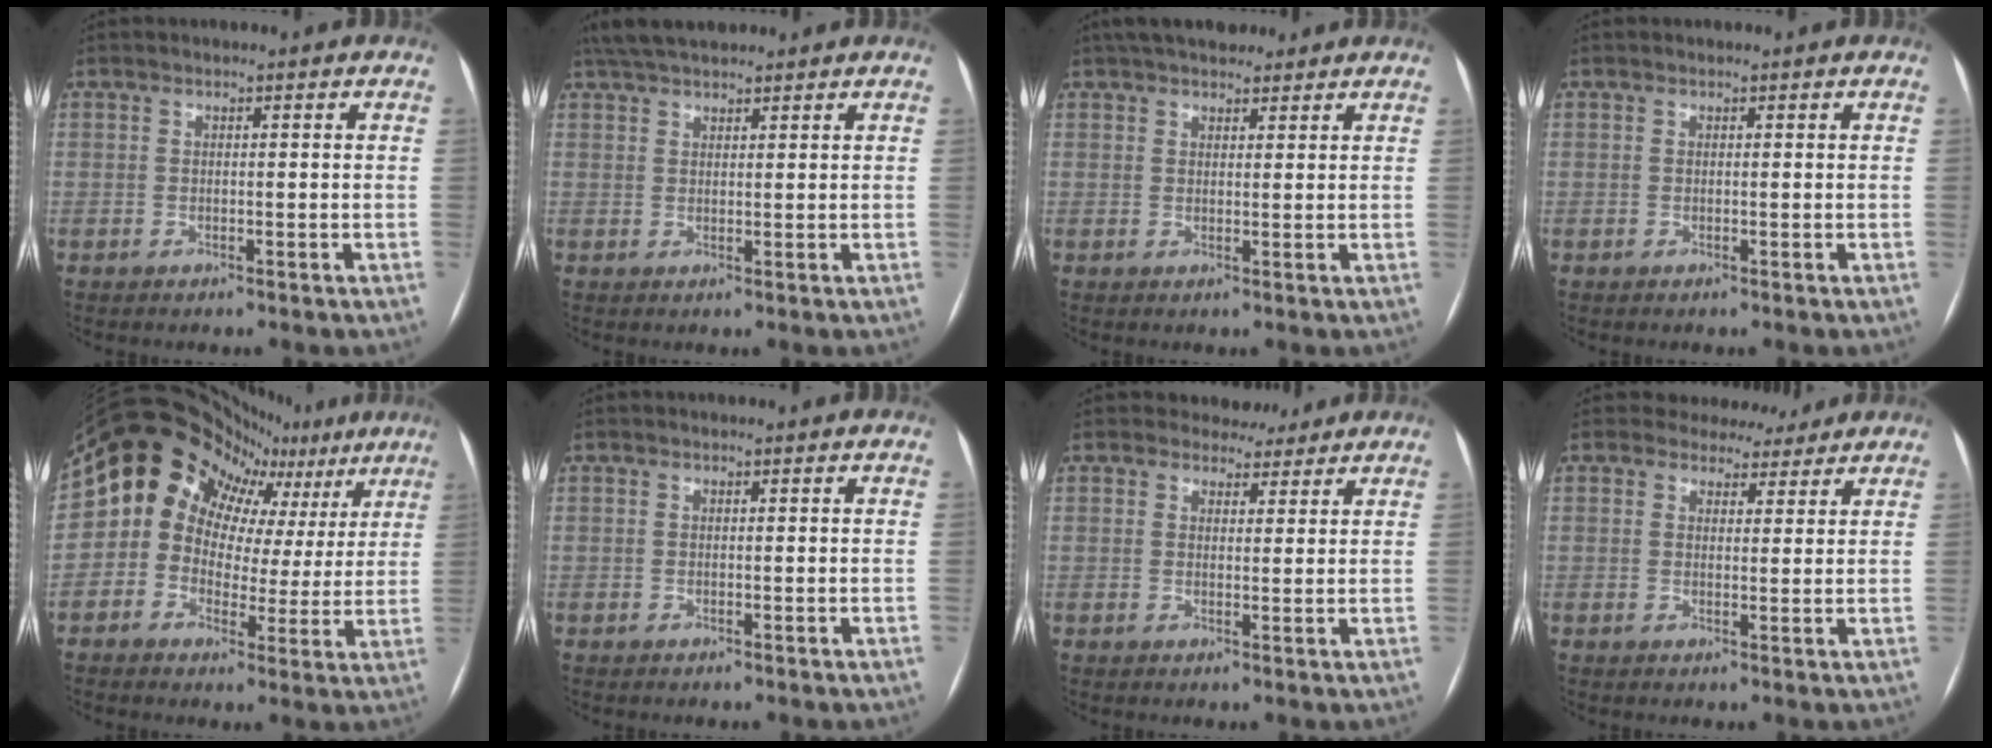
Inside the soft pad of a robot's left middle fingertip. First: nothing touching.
{"total": 6.8, "force": [5.8, 1.7, 3.1], "torque": [-0.051, 0.032, 0.104]}
{"total": 8.7, "force": [7.1, 3.0, 4.0], "torque": [-0.050, 0.026, 0.112]}
{"total": 0.0}
{"total": 18.3, "force": [10.0, 13.4, 7.3], "torque": [-0.121, 0.068, 0.116]}
{"total": 0.0}
{"total": 3.9, "force": [3.4, 1.7, -0.1], "torque": [0.010, -0.003, 0.041]}
{"total": 5.3, "force": [4.8, 2.2, 0.2], "torque": [0.008, -0.001, 0.055]}